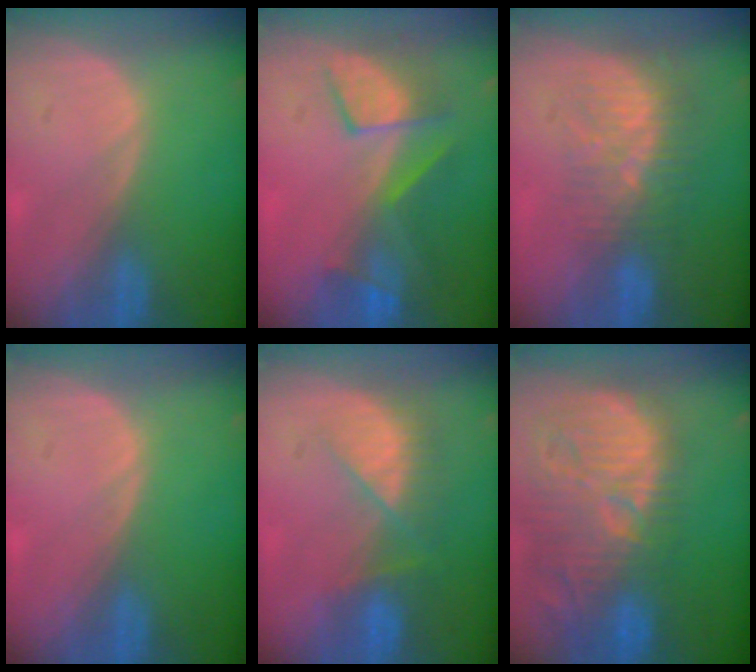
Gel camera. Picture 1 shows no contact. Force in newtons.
{"total": 7.6, "press": 7.1, "slide": 2.6}
{"total": 8.9, "press": 7.6, "slide": 4.7}
{"total": 0.0}
{"total": 7.5, "press": 6.7, "slide": 3.4}
{"total": 14.7, "press": 13.0, "slide": 6.8}